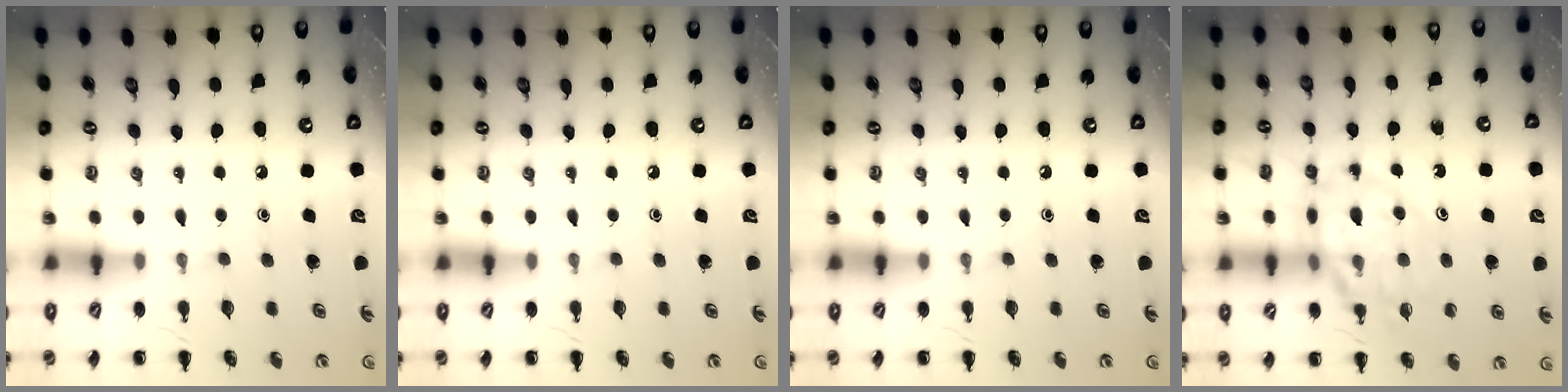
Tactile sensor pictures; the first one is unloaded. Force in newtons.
{"total": 0.0}
{"total": 0.0}
{"total": 17.0, "press": 16.7, "slide": 3.2}